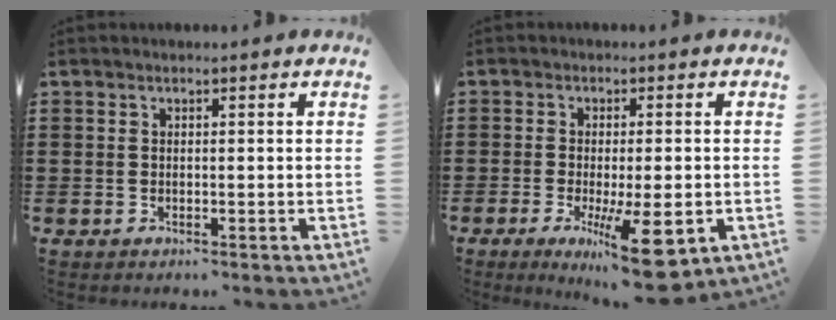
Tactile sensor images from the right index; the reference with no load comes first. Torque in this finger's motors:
{"motor_torque": [1.54, -0.60, 0.94, 0.11]}